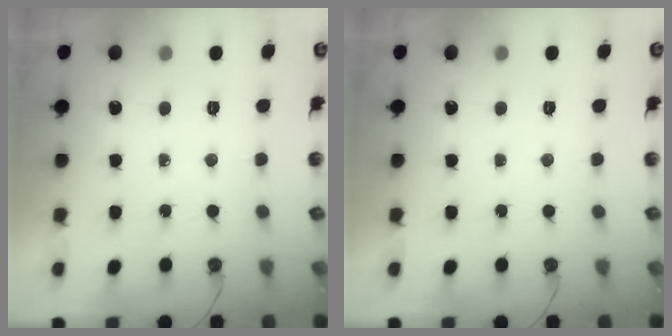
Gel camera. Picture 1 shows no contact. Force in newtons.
{"total": 0.0}